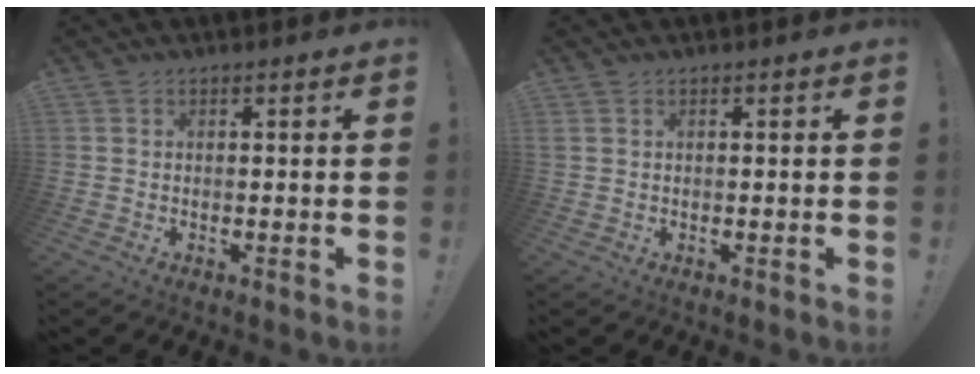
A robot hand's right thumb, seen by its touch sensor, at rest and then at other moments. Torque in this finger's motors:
{"motor_torque": [-0.23, -0.01, 0.39, -0.07, 0.00]}